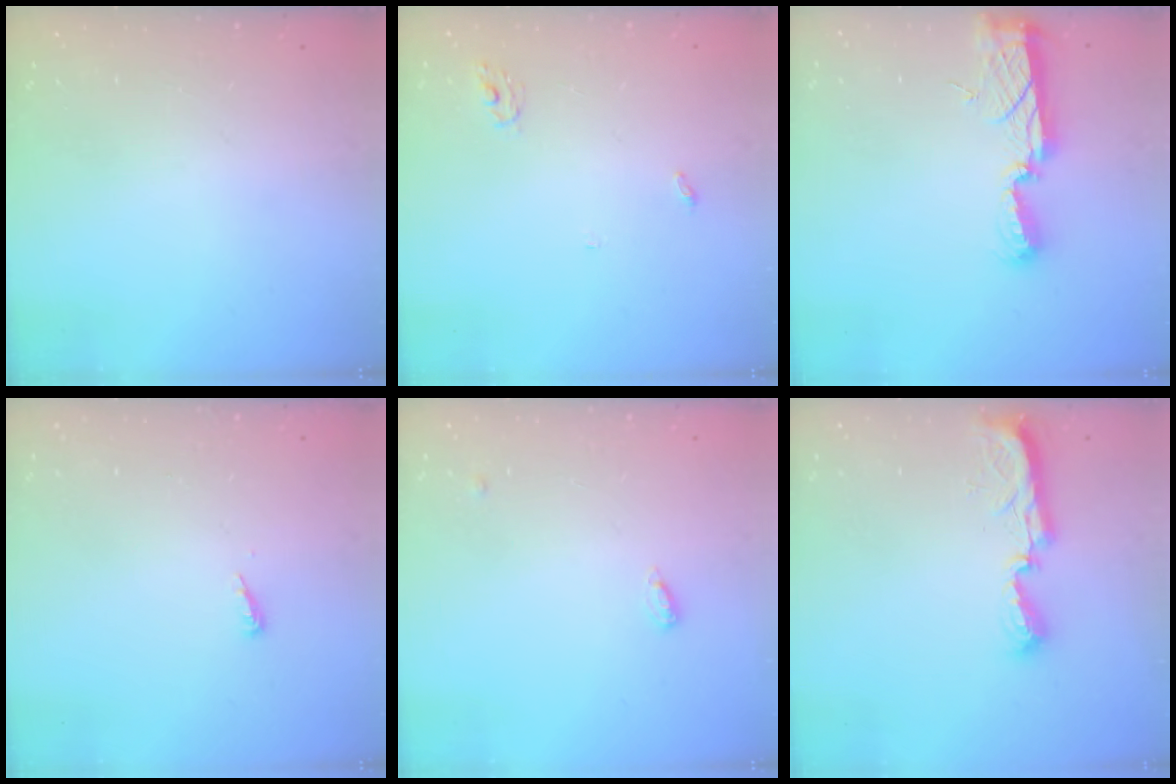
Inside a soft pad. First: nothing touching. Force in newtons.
{"total": 2.8, "press": 2.8, "slide": 0.2}
{"total": 9.0, "press": 8.9, "slide": 0.8}
{"total": 4.0, "press": 4.0, "slide": 0.5}
{"total": 3.6, "press": 3.5, "slide": 0.7}
{"total": 8.3, "press": 8.3, "slide": 0.9}